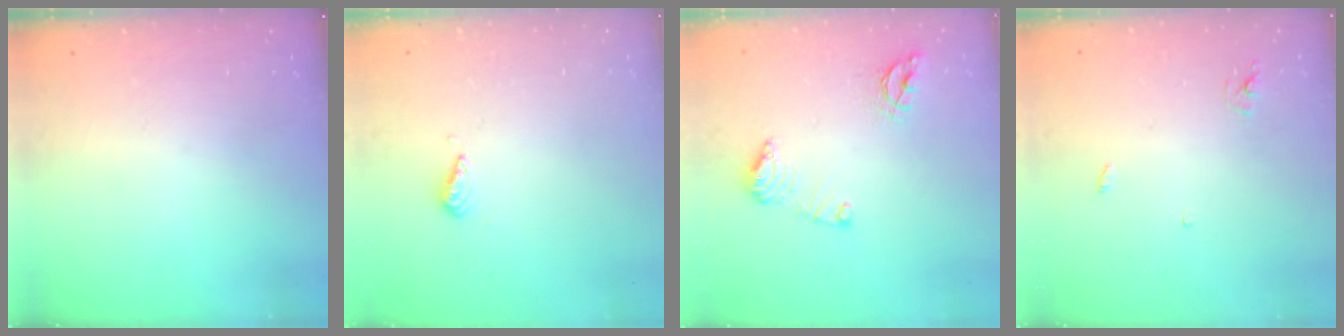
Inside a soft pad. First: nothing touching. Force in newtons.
{"total": 2.8, "press": 2.8, "slide": 0.7}
{"total": 10.0, "press": 9.9, "slide": 1.0}
{"total": 2.4, "press": 2.4, "slide": 0.2}